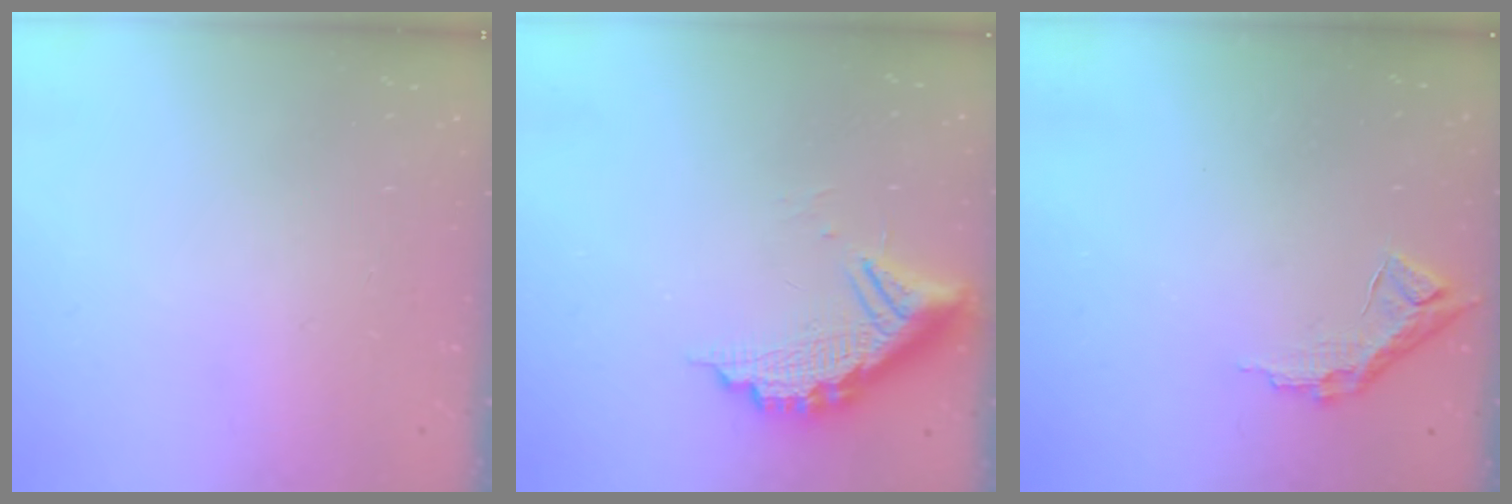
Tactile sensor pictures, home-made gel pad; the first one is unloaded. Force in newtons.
{"total": 11.5, "press": 11.4, "slide": 1.1}
{"total": 8.9, "press": 8.9, "slide": 0.5}